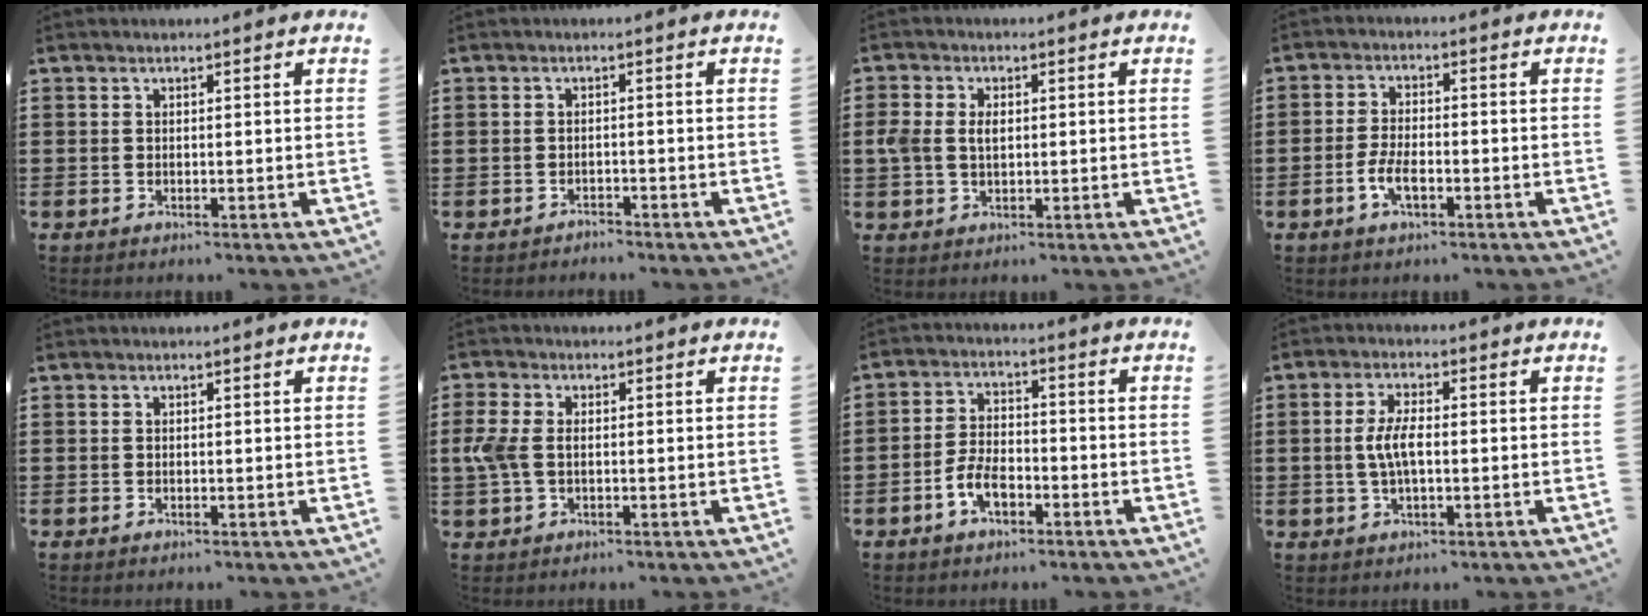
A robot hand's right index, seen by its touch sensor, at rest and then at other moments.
{"total": 1.3, "force": [-1.2, 0.1, -0.2], "torque": [0.000, 0.004, -0.029]}
{"total": 3.4, "force": [0.3, 2.4, 2.5], "torque": [-0.067, 0.004, -0.002]}
{"total": 4.2, "force": [-1.7, 1.9, 3.3], "torque": [-0.079, -0.001, -0.036]}
{"total": 0.0}
{"total": 4.3, "force": [-0.2, 2.6, 3.4], "torque": [-0.098, -0.003, -0.013]}
{"total": 5.0, "force": [-2.3, 2.6, 3.5], "torque": [-0.088, 0.000, -0.050]}
{"total": 4.6, "force": [-0.2, 1.7, 4.3], "torque": [-0.094, 0.000, -0.010]}